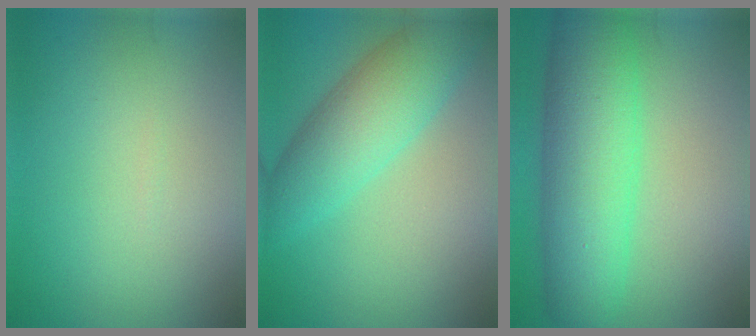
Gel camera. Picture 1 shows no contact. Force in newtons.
{"total": 6.3, "press": 6.3, "slide": 0.1}
{"total": 8.8, "press": 8.8, "slide": 0.2}